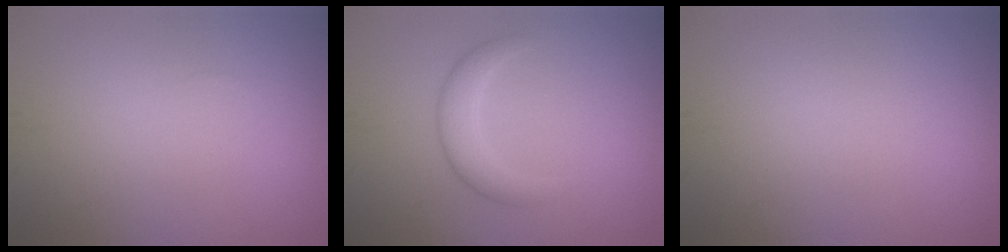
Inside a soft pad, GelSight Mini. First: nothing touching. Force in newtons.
{"total": 2.7, "press": 2.7, "slide": 0.1}
{"total": 0.0}